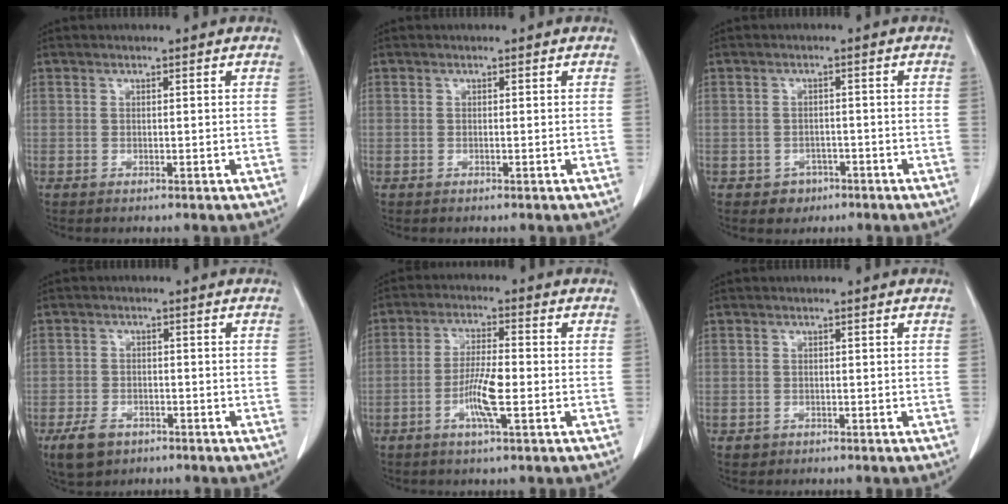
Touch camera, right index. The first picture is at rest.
{"total": 0.0}
{"total": 2.7, "force": [-1.4, 2.2, 0.5], "torque": [-0.004, 0.009, -0.011]}
{"total": 4.8, "force": [-2.9, 3.1, 2.2], "torque": [-0.048, -0.001, -0.039]}
{"total": 6.8, "force": [-2.1, 0.7, 6.4], "torque": [-0.124, -0.004, -0.041]}
{"total": 1.2, "force": [-0.5, 1.1, 0.0], "torque": [-0.004, 0.004, -0.002]}